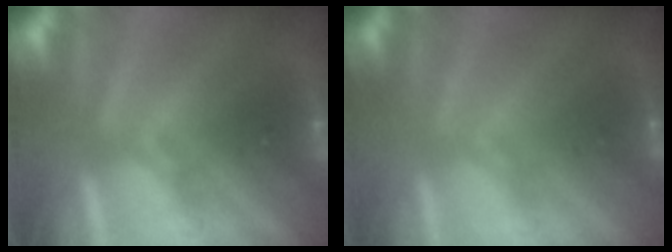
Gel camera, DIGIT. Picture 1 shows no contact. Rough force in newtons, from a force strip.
{"total": 2.0}